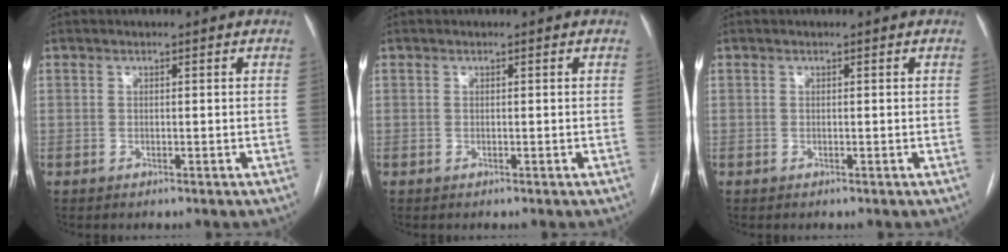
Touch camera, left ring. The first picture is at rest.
{"total": 0.0}
{"total": 0.0}